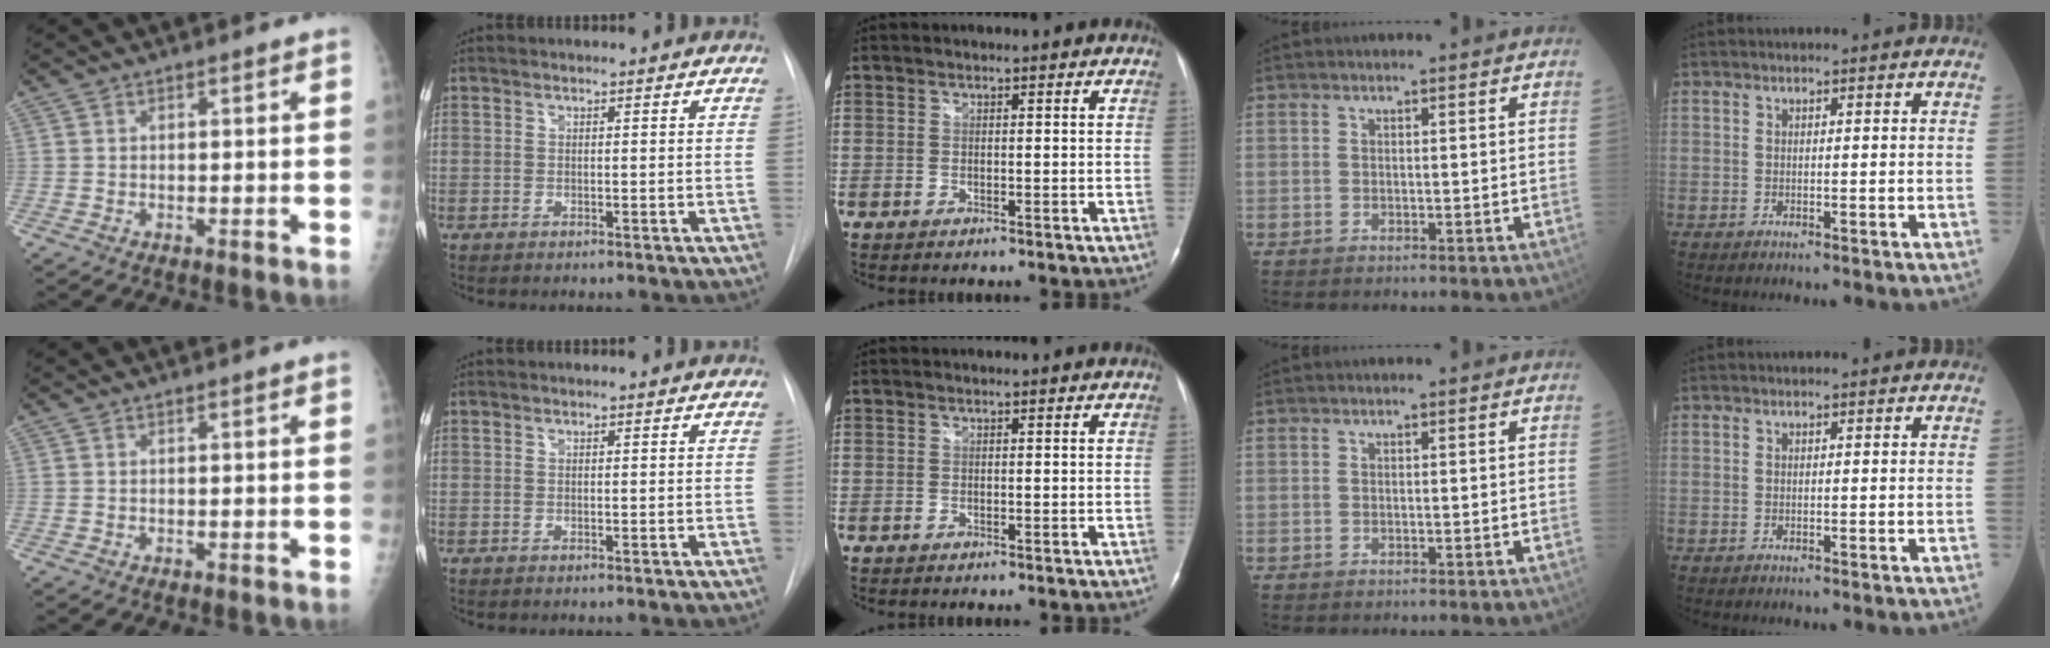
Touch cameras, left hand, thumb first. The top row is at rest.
{}